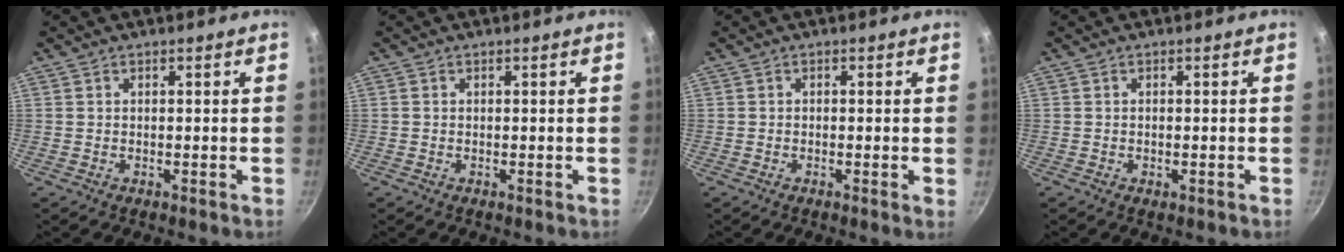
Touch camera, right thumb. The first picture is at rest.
{"total": 0.0}
{"total": 0.8, "force": [-0.2, 0.0, 0.7], "torque": [-0.011, -0.001, -0.007]}
{"total": 0.9, "force": [-0.3, 0.4, 0.7], "torque": [-0.011, 0.001, -0.005]}